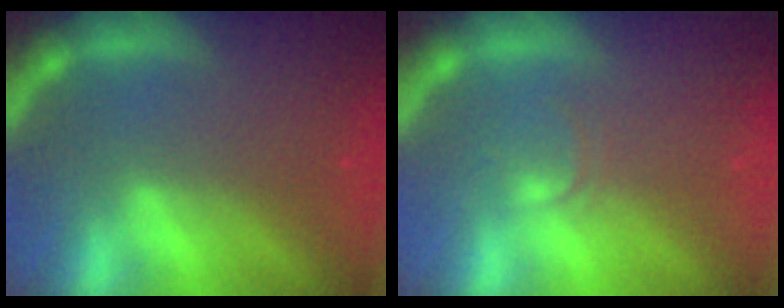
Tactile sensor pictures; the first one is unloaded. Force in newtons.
{"total": 1.4}